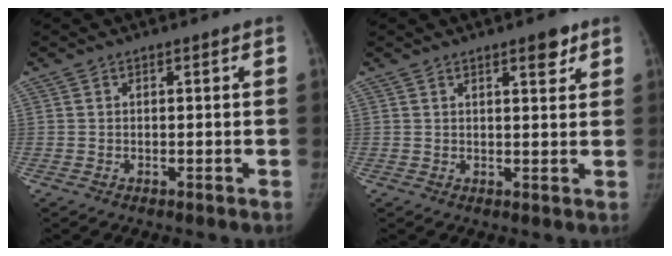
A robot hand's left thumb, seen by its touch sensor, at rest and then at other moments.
{"total": 3.7, "force": [2.4, 1.1, 2.6], "torque": [-0.026, -0.013, 0.032]}